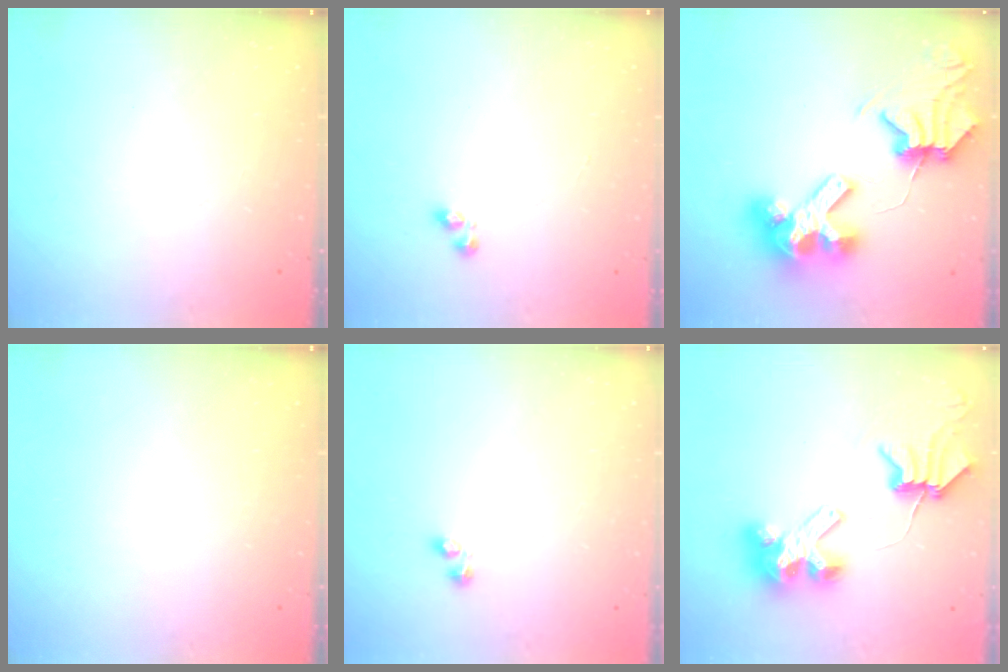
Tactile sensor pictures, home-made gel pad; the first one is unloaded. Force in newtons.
{"total": 2.4, "press": 2.3, "slide": 0.6}
{"total": 12.4, "press": 12.3, "slide": 1.6}
{"total": 0.0}
{"total": 1.9, "press": 1.9, "slide": 0.5}
{"total": 8.8, "press": 8.7, "slide": 1.2}